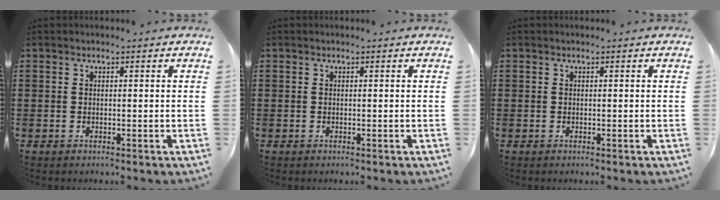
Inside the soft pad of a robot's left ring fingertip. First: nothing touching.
{"total": 0.0}
{"total": 0.0}